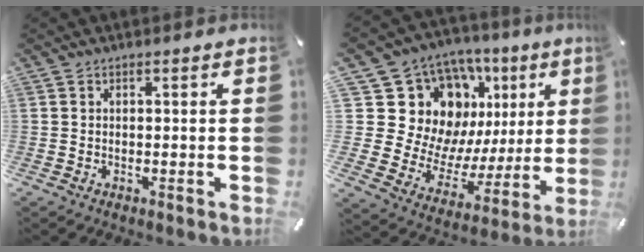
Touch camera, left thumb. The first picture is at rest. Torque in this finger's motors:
{"motor_torque": [1.96, 1.04, 1.18, -0.44, 0.04]}